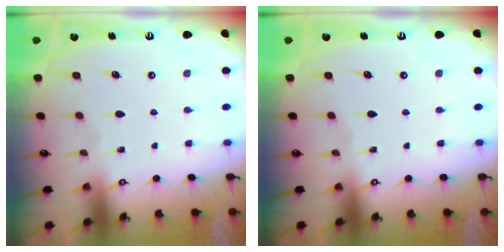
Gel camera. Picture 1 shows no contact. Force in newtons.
{"total": 0.0}